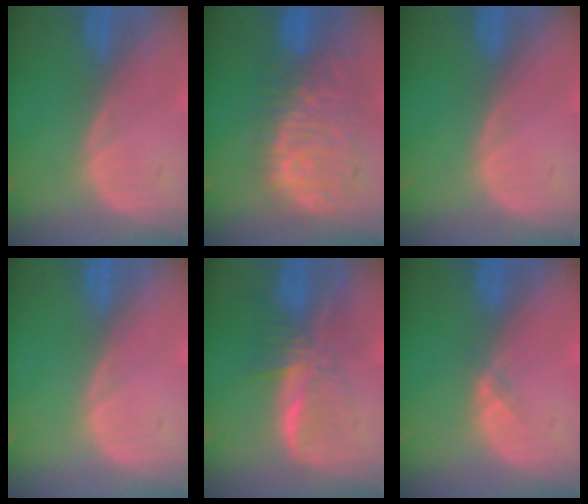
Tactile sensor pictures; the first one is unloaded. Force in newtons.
{"total": 11.8, "press": 9.8, "slide": 6.5}
{"total": 0.0}
{"total": 0.0}
{"total": 8.2, "press": 6.9, "slide": 4.4}
{"total": 1.1, "press": 0.8, "slide": 0.7}